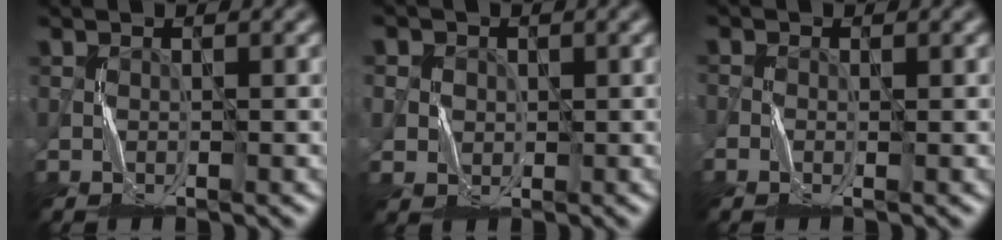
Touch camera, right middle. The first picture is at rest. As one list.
[{"total": 3.0, "force": [0.8, 2.8, 0.7], "torque": [-0.027, 0.002, 0.017]}, {"total": 0.9, "force": [-0.7, 0.4, 0.4], "torque": [-0.003, -0.002, -0.015]}]